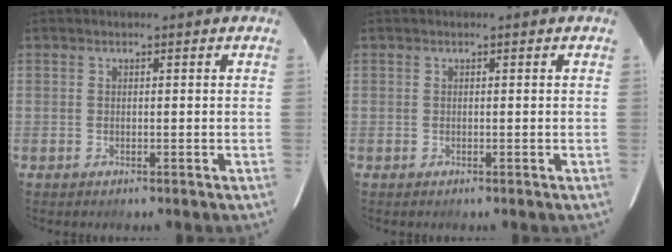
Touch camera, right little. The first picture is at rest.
{"total": 0.0}